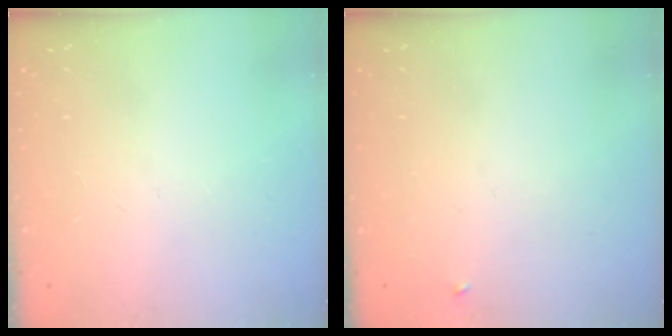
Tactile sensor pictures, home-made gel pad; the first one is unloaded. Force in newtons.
{"total": 2.3, "press": 2.3, "slide": 0.2}